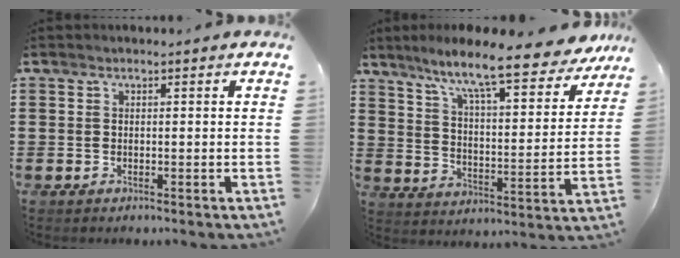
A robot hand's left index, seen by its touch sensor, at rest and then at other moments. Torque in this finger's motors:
{"motor_torque": [1.12, -1.02, 1.05, 0.21]}